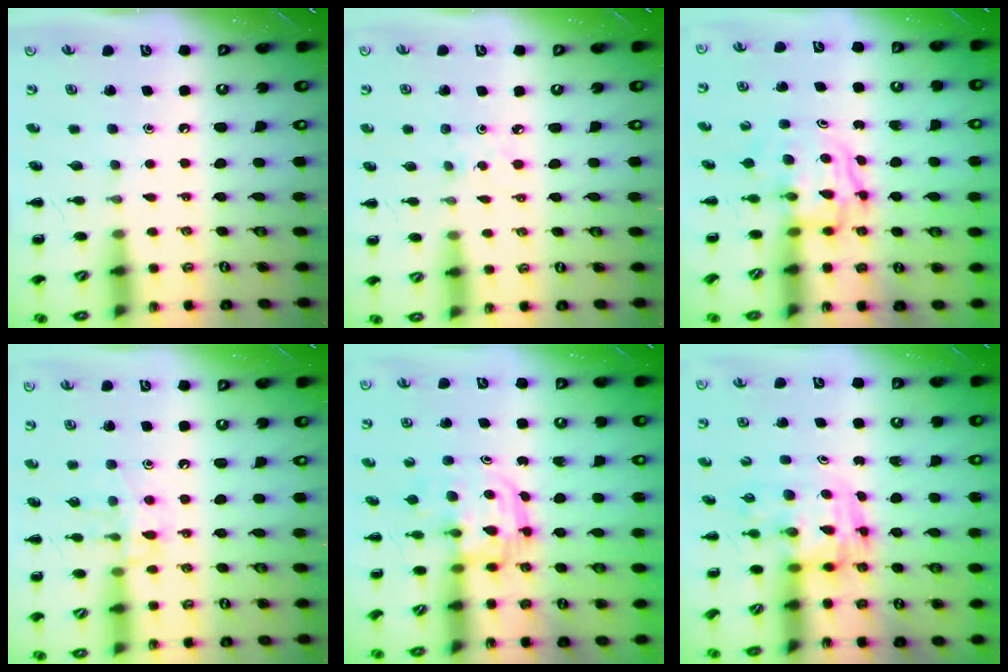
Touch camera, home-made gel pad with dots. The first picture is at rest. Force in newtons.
{"total": 2.1, "press": 2.0, "slide": 0.7}
{"total": 3.4, "press": 3.4, "slide": 0.3}
{"total": 10.0, "press": 10.0, "slide": 0.9}
{"total": 3.1, "press": 3.1, "slide": 0.4}
{"total": 3.6, "press": 3.5, "slide": 0.6}